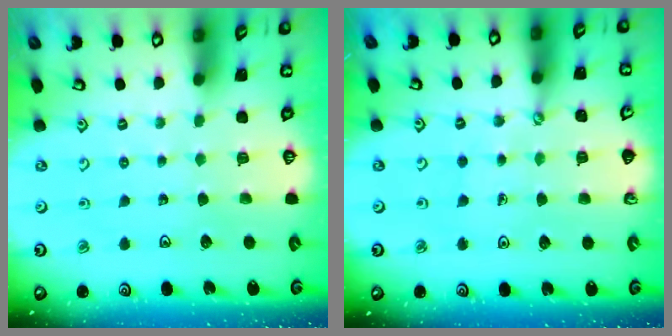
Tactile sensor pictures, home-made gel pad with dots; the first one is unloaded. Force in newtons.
{"total": 1.7, "press": 1.7, "slide": 0.1}